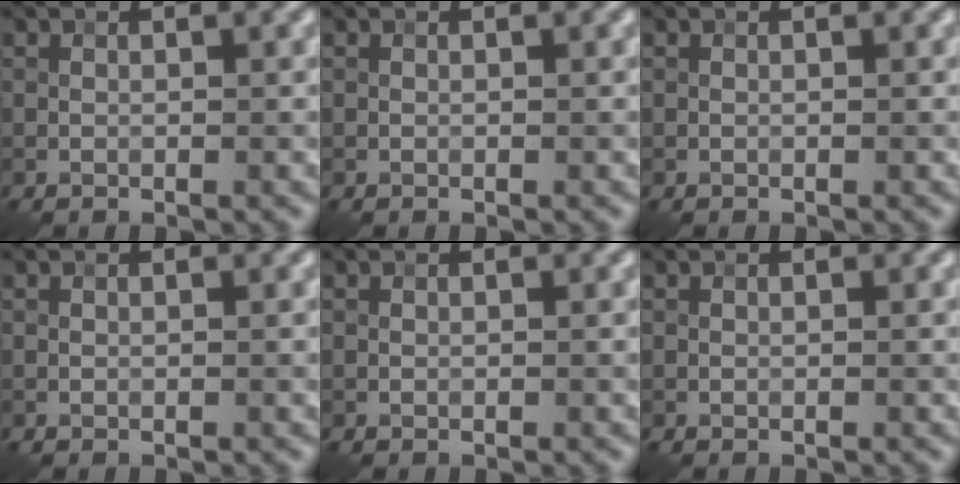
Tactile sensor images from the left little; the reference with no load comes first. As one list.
[{"total": 0.0}, {"total": 0.0}, {"total": 0.0}, {"total": 0.0}, {"total": 0.0}]